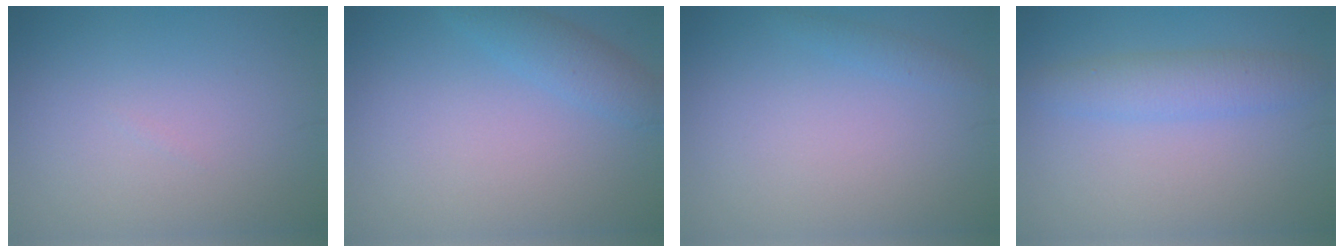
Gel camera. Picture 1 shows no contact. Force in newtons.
{"total": 2.3, "press": 2.3, "slide": 0.1}
{"total": 0.8, "press": 0.8, "slide": 0.2}
{"total": 2.9, "press": 2.9, "slide": 0.1}